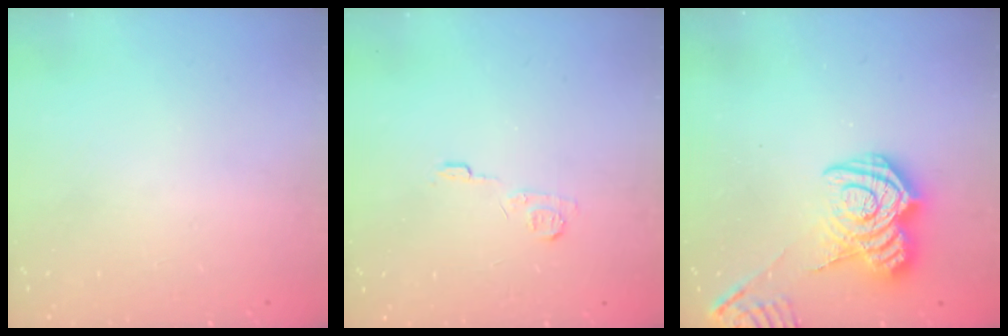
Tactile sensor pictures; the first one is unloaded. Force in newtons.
{"total": 4.8, "press": 4.7, "slide": 0.6}
{"total": 12.8, "press": 12.8, "slide": 0.7}